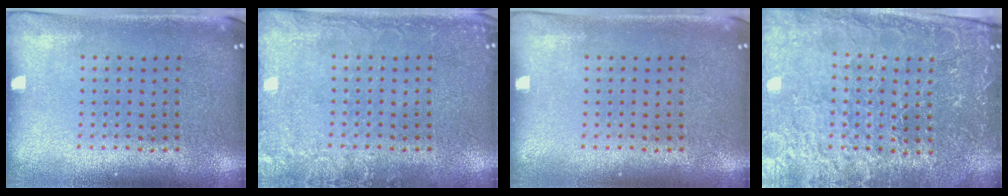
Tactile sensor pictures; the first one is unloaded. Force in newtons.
{"total": 2.6, "press": 2.6, "slide": 0.3}
{"total": 0.0}
{"total": 4.0, "press": 3.9, "slide": 0.9}